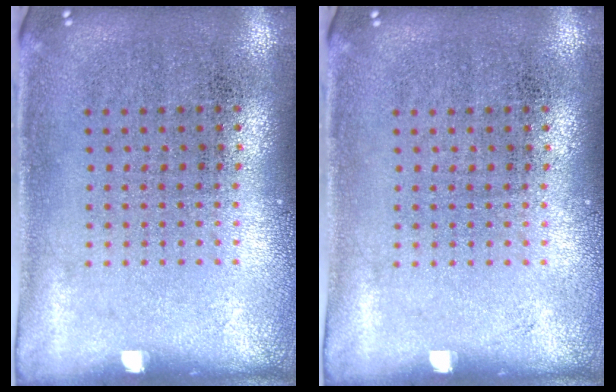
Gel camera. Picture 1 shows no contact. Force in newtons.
{"total": 0.0}